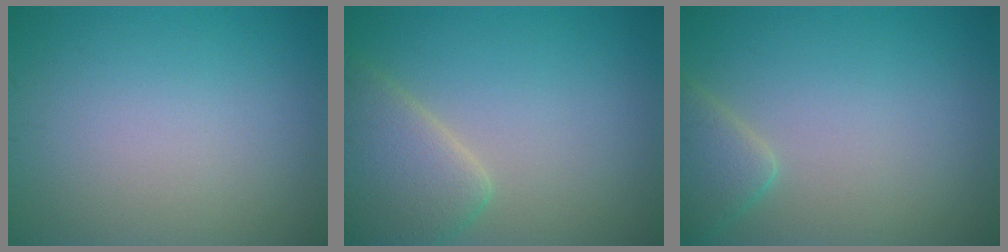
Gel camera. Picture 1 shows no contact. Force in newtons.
{"total": 5.0, "press": 5.0, "slide": 0.4}
{"total": 2.8, "press": 2.8, "slide": 0.1}